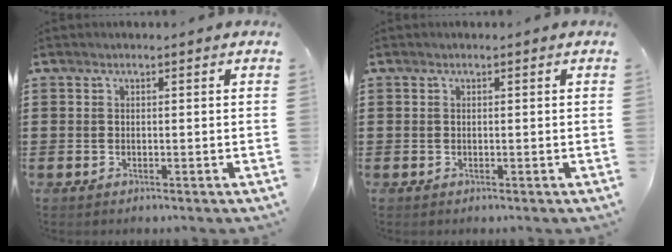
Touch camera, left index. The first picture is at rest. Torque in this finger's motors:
{"motor_torque": [0.08, -0.03, 0.00, 0.00]}